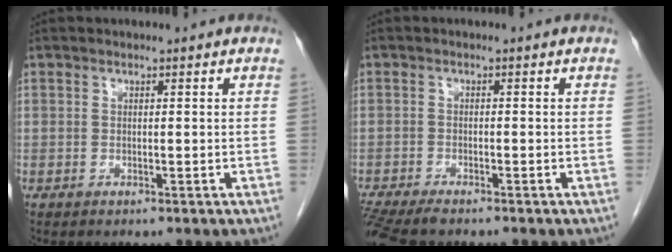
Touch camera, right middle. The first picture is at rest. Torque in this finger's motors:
{"motor_torque": [0.06, -0.02, 0.04, 0.01]}